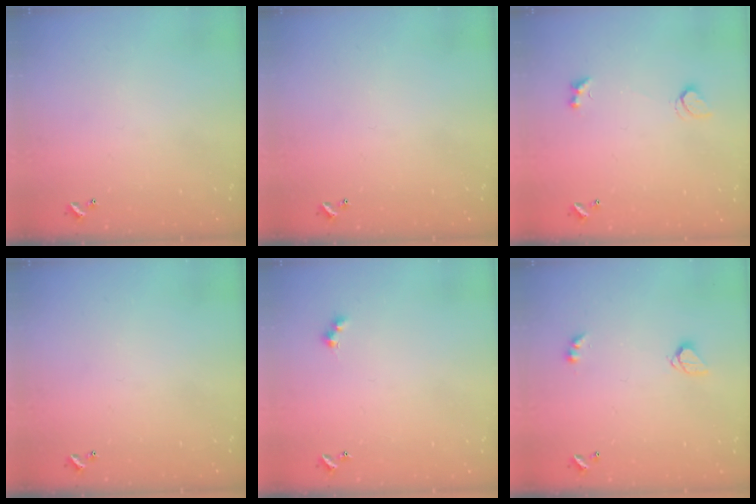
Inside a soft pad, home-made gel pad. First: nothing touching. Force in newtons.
{"total": 0.0}
{"total": 2.3, "press": 1.9, "slide": 1.1}
{"total": 0.0}
{"total": 3.0, "press": 2.9, "slide": 0.5}
{"total": 3.3, "press": 3.3, "slide": 0.2}